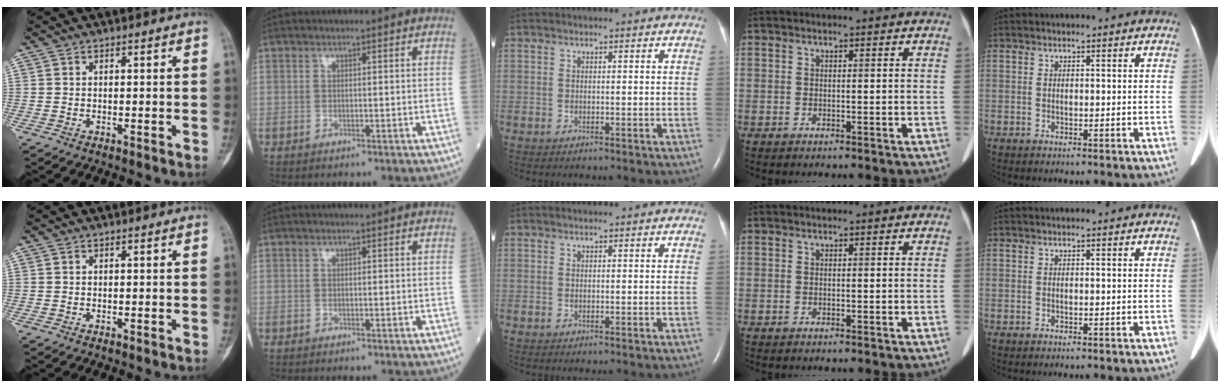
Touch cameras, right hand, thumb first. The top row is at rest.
{}